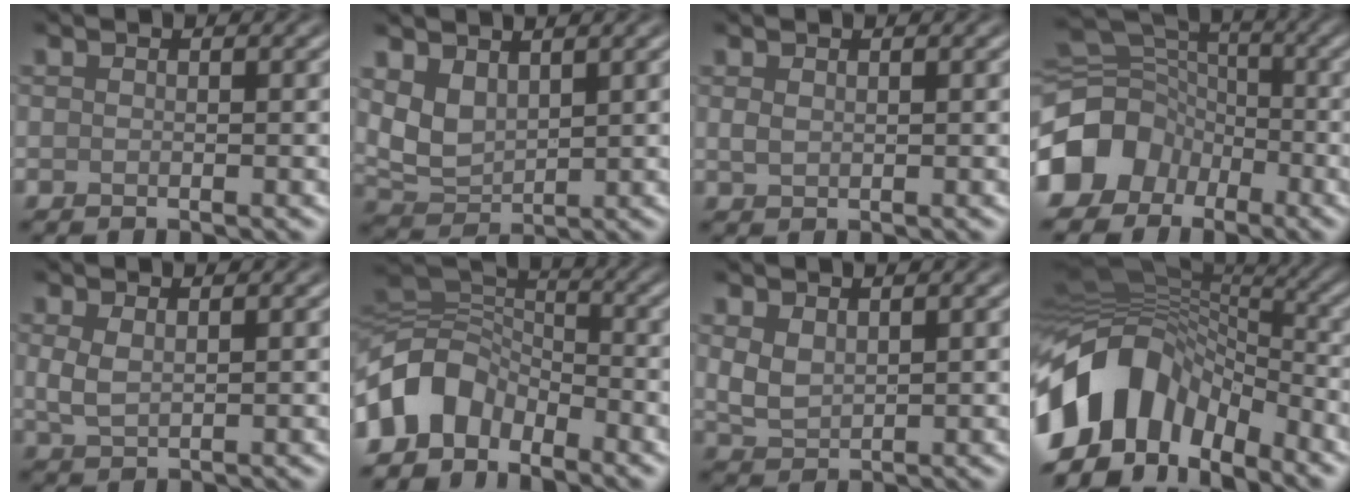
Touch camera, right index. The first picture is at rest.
{"total": 3.4, "force": [1.6, 2.1, 2.3], "torque": [-0.053, -0.006, 0.037]}
{"total": 0.9, "force": [0.4, 0.6, 0.6], "torque": [-0.018, -0.001, 0.013]}
{"total": 8.9, "force": [-4.5, 6.9, 3.5], "torque": [-0.074, 0.009, -0.097]}
{"total": 2.0, "force": [0.7, 0.9, 1.6], "torque": [-0.040, -0.001, 0.018]}
{"total": 7.1, "force": [-4.0, 4.5, 3.7], "torque": [-0.067, 0.009, -0.091]}
{"total": 2.5, "force": [1.1, 1.5, 1.7], "torque": [-0.041, -0.002, 0.028]}
{"total": 12.1, "force": [-6.0, 7.5, 7.3], "torque": [-0.136, 0.023, -0.121]}